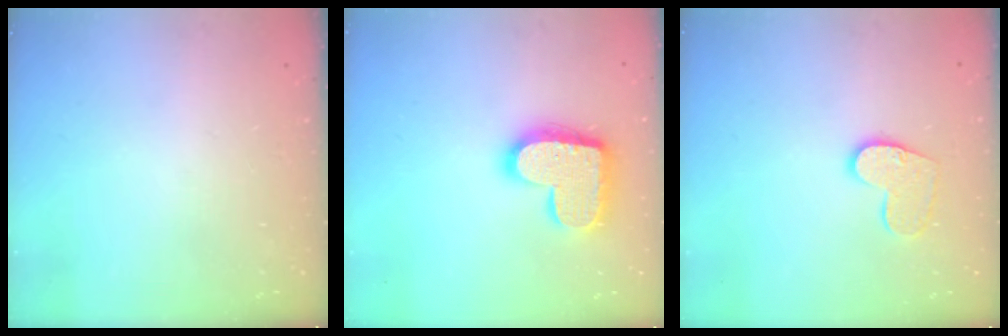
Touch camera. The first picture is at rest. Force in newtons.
{"total": 17.5, "press": 17.5, "slide": 1.0}
{"total": 10.4, "press": 10.4, "slide": 0.7}